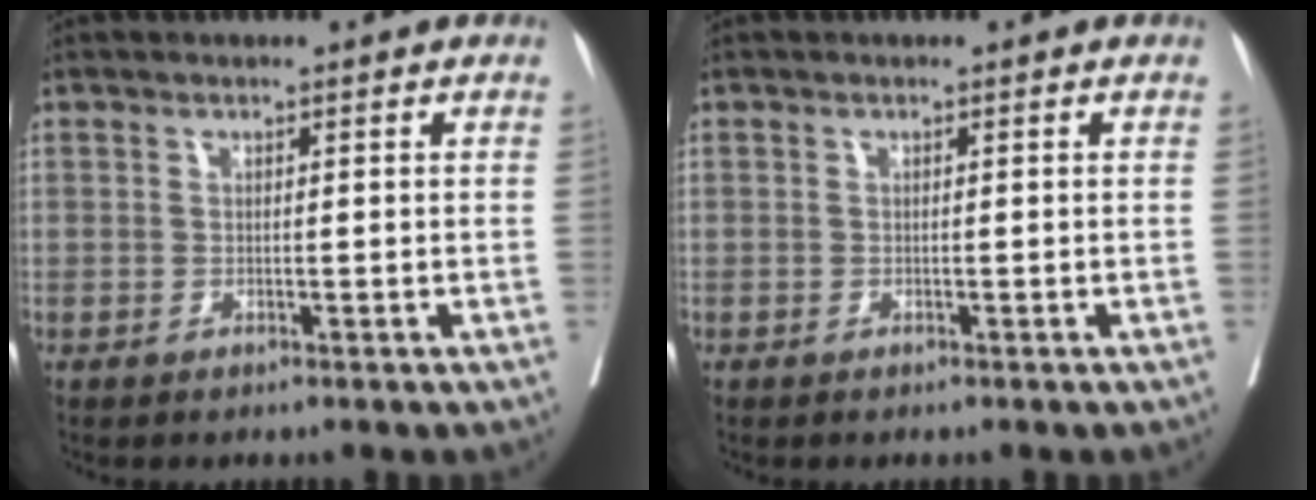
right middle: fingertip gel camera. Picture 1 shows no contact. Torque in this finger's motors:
{"motor_torque": [-0.01, -0.01, -0.20, -0.07]}